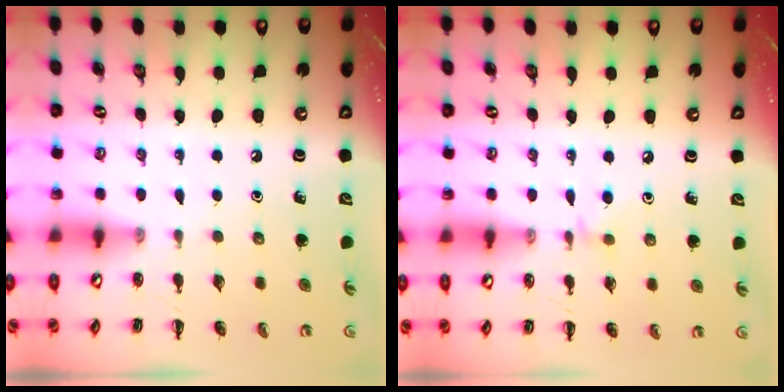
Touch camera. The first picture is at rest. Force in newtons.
{"total": 3.0, "press": 2.7, "slide": 1.2}